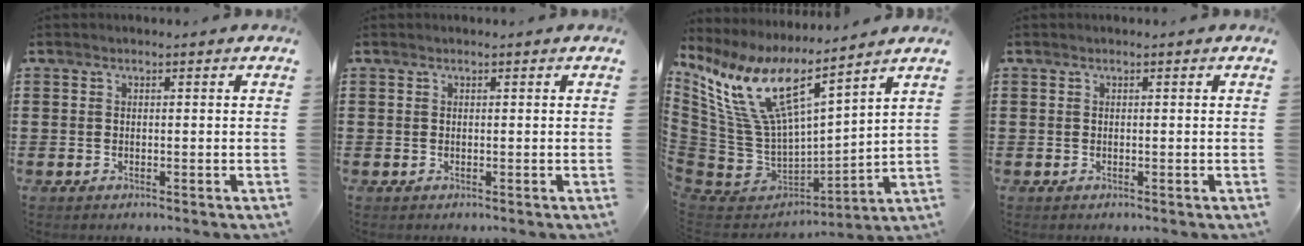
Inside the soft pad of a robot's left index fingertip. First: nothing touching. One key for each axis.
{"total": 0.0}
{"total": 12.6, "fx": 6.9, "fy": 4.6, "fz": 9.5, "tx": -0.234, "ty": -0.054, "tz": 0.118}
{"total": 0.0}